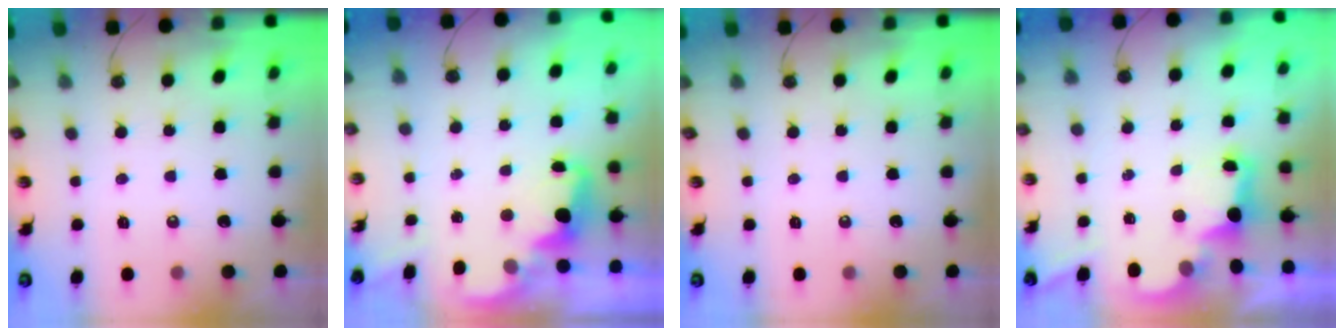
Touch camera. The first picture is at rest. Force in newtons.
{"total": 2.5, "press": 2.5, "slide": 0.5}
{"total": 0.0}
{"total": 2.9, "press": 2.7, "slide": 0.9}